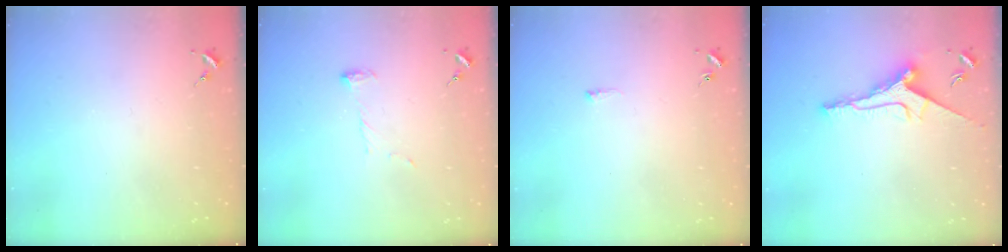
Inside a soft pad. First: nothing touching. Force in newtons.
{"total": 6.6, "press": 6.6, "slide": 0.4}
{"total": 3.5, "press": 3.4, "slide": 0.5}
{"total": 9.6, "press": 9.6, "slide": 1.0}